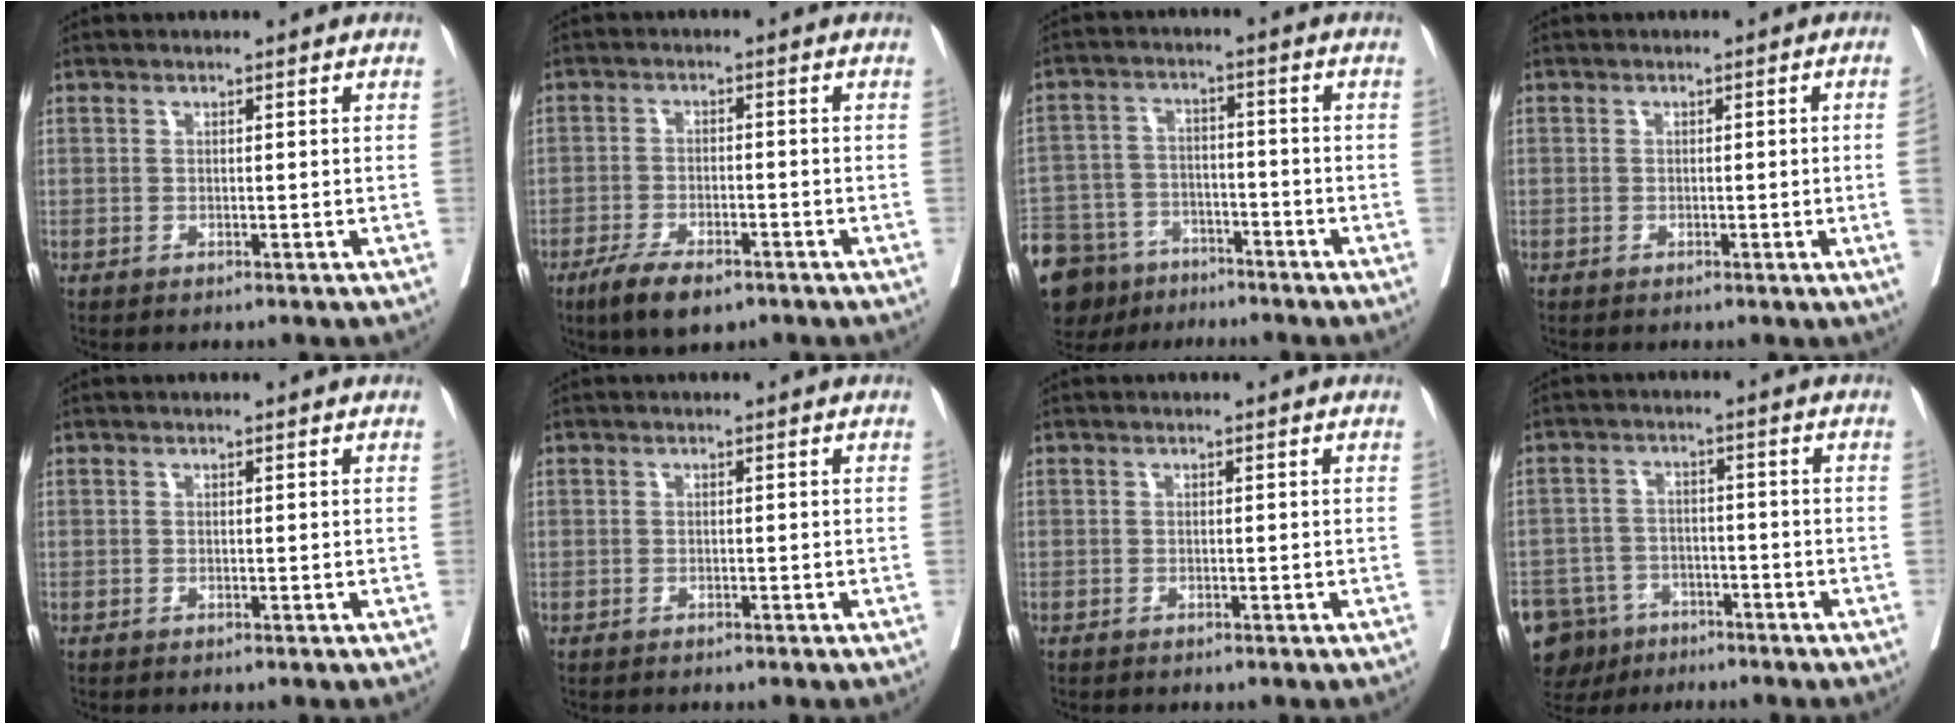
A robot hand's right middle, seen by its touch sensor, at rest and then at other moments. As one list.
[{"total": 7.2, "force": [-5.1, 2.4, 4.6], "torque": [-0.081, -0.009, -0.084]}, {"total": 15.9, "force": [-11.8, 9.2, 5.5], "torque": [-0.138, 0.005, -0.185]}, {"total": 3.2, "force": [-0.5, -0.7, 3.0], "torque": [-0.045, 0.000, 0.000]}, {"total": 0.0}, {"total": 0.5, "force": [-0.4, 0.4, 0.0], "torque": [-0.007, 0.004, -0.006]}, {"total": 0.0}, {"total": 11.0, "force": [-7.6, 7.5, 2.7], "torque": [-0.065, 0.004, -0.119]}]